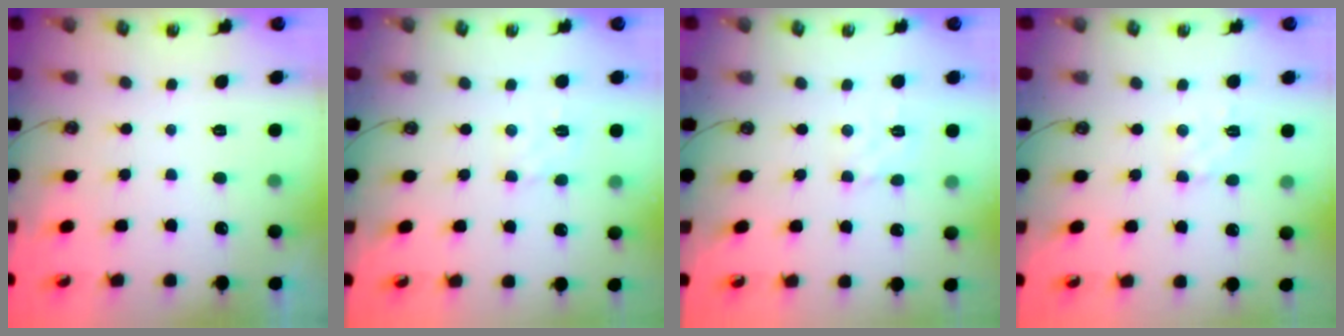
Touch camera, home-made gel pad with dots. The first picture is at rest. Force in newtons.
{"total": 3.0, "press": 2.9, "slide": 0.5}
{"total": 2.3, "press": 2.3, "slide": 0.5}
{"total": 5.5, "press": 5.4, "slide": 0.7}